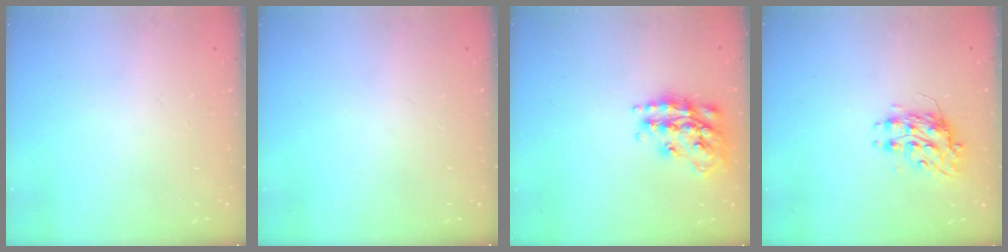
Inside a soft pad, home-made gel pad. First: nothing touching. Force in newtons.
{"total": 0.0}
{"total": 18.8, "press": 18.7, "slide": 1.2}
{"total": 8.3, "press": 8.2, "slide": 0.6}